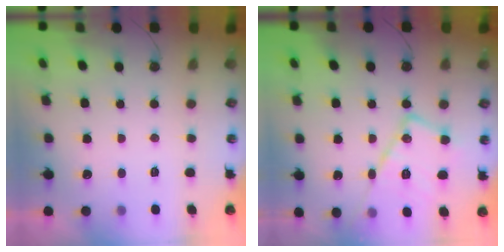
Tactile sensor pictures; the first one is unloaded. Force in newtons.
{"total": 17.8, "press": 17.7, "slide": 1.5}